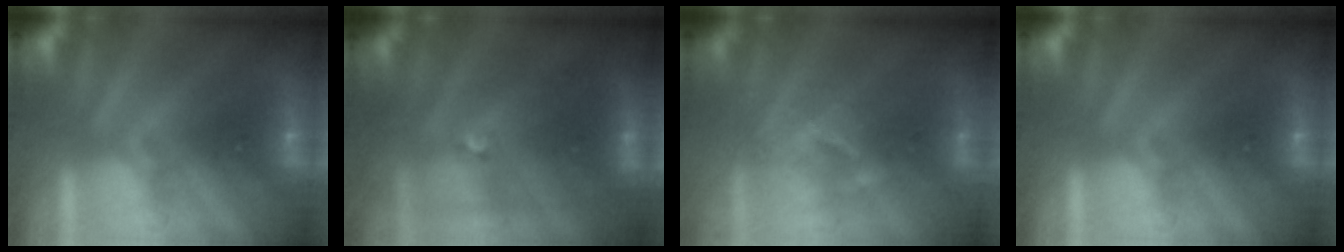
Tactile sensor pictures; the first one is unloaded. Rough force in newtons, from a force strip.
{"total": 4.5}
{"total": 3.7}
{"total": 0.0}